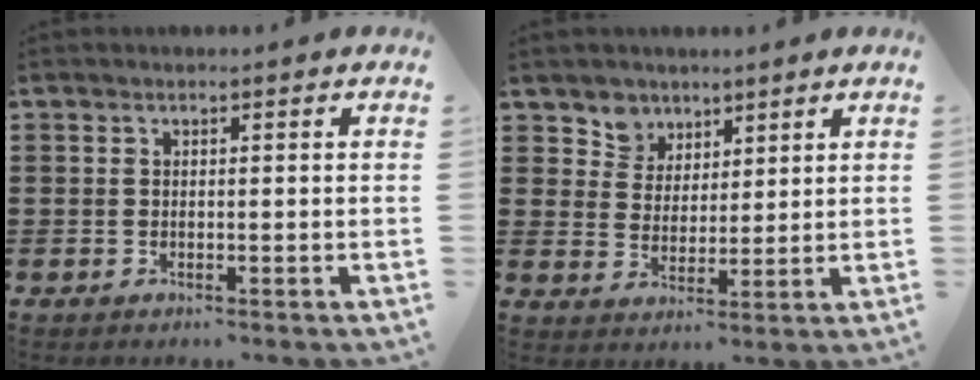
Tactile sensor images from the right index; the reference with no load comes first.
{"total": 4.8, "force": [3.2, 3.5, -0.3], "torque": [-0.023, 0.000, 0.058]}